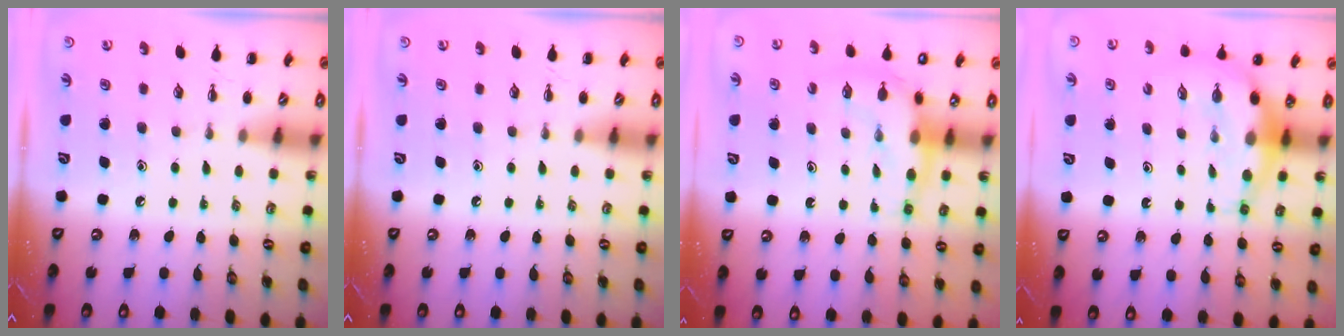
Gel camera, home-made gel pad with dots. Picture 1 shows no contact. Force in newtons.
{"total": 0.0}
{"total": 9.8, "press": 9.7, "slide": 1.3}
{"total": 7.1, "press": 7.0, "slide": 1.4}